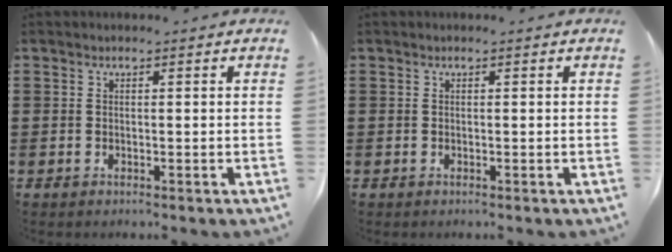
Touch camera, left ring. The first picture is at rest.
{"total": 0.0}